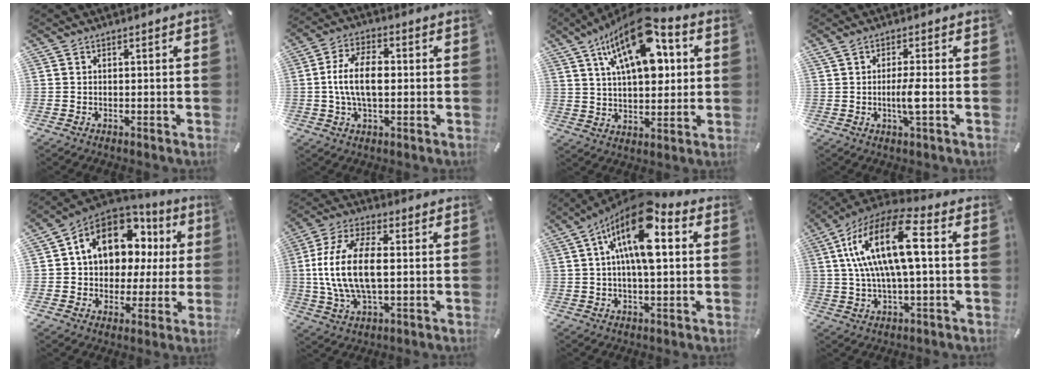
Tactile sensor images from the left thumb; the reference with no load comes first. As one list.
[{"total": 10.0, "force": [-0.2, 5.3, 8.5], "torque": [-0.168, 0.006, -0.007]}, {"total": 19.0, "force": [8.3, 9.5, 14.3], "torque": [-0.236, -0.032, 0.134]}, {"total": 5.5, "force": [-0.6, 0.4, 5.5], "torque": [-0.103, -0.008, -0.016]}, {"total": 15.0, "force": [6.3, 10.8, 8.2], "torque": [-0.142, -0.033, 0.117]}, {"total": 15.9, "force": [0.5, 8.0, 13.8], "torque": [-0.295, -0.005, 0.007]}, {"total": 15.2, "force": [5.4, 6.0, 12.9], "torque": [-0.233, -0.024, 0.086]}, {"total": 19.4, "force": [3.4, 7.5, 17.5], "torque": [-0.368, -0.002, 0.047]}]